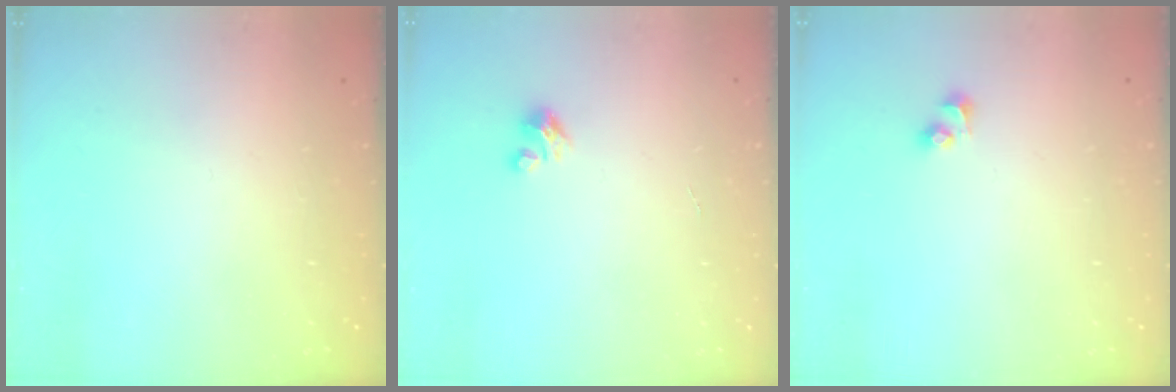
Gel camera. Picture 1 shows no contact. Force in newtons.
{"total": 3.6, "press": 3.5, "slide": 0.2}
{"total": 2.7, "press": 2.5, "slide": 1.2}